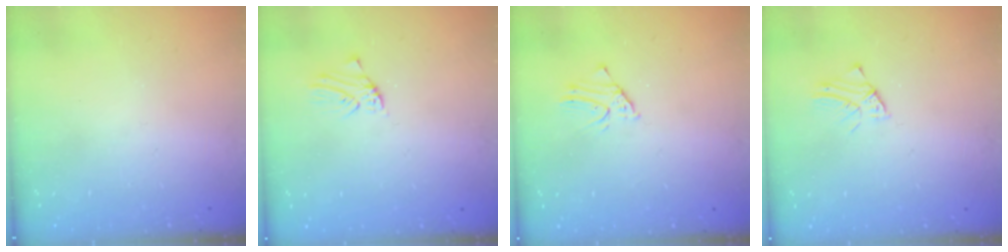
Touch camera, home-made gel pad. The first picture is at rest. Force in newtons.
{"total": 0.5, "press": 0.5, "slide": 0.1}
{"total": 1.5, "press": 1.5, "slide": 0.1}
{"total": 1.2, "press": 1.2, "slide": 0.0}